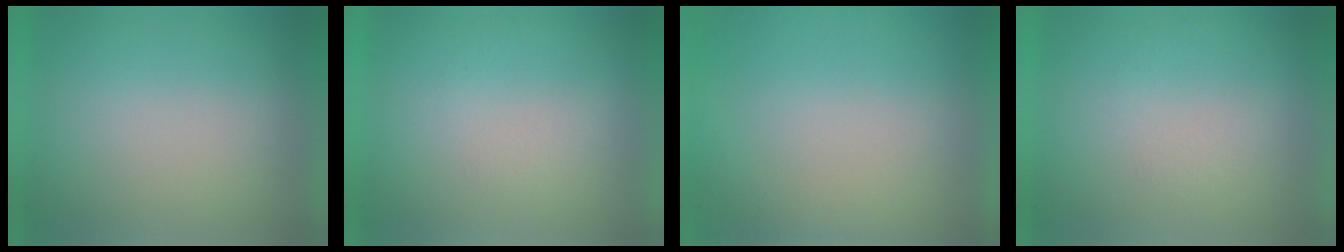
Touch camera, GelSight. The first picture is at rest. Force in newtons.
{"total": 1.2}
{"total": 4.9}
{"total": 1.2}